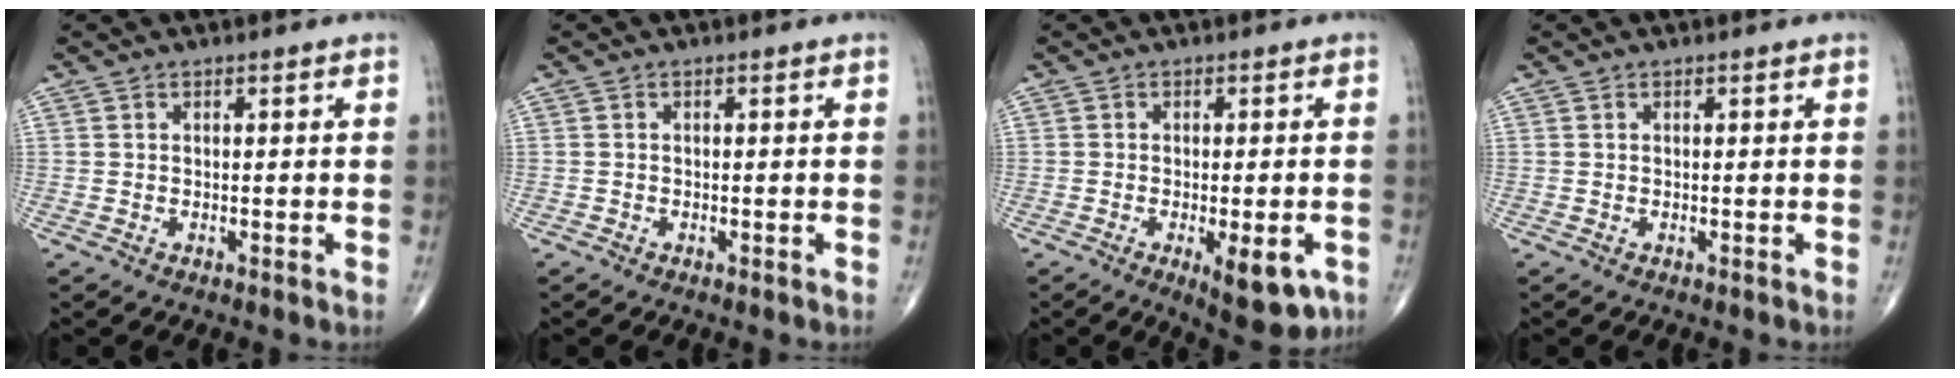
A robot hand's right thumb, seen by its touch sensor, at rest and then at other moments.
{"total": 0.0}
{"total": 8.7, "force": [-3.4, 3.2, 7.3], "torque": [-0.084, -0.002, -0.039]}
{"total": 0.0}